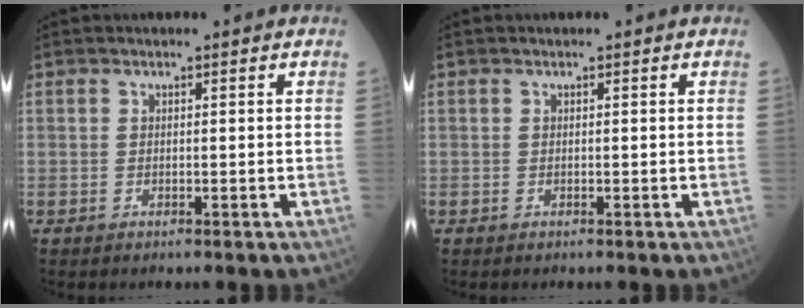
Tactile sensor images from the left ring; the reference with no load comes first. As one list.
[{"total": 0.0}]